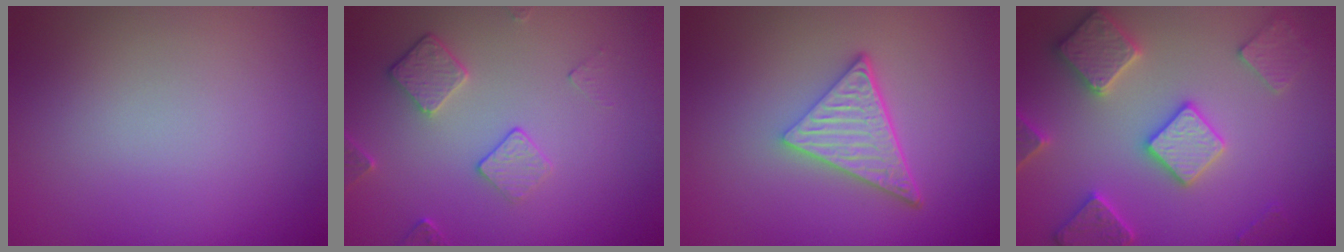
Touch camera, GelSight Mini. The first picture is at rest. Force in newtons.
{"total": 2.7, "press": 2.0, "slide": 1.7}
{"total": 4.8, "press": 3.3, "slide": 3.5}
{"total": 5.7, "press": 5.6, "slide": 1.1}